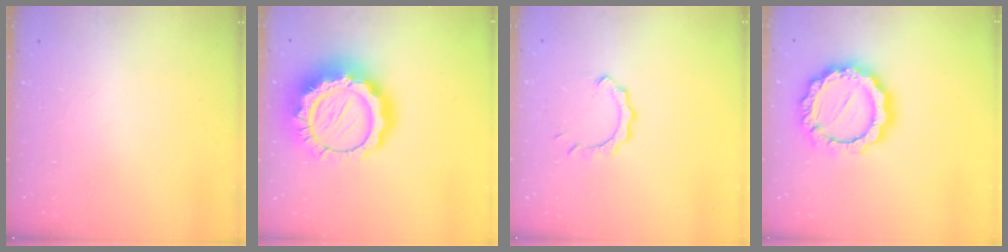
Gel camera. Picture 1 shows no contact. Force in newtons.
{"total": 22.3, "press": 22.2, "slide": 2.3}
{"total": 5.1, "press": 5.1, "slide": 0.6}
{"total": 15.9, "press": 15.8, "slide": 1.3}